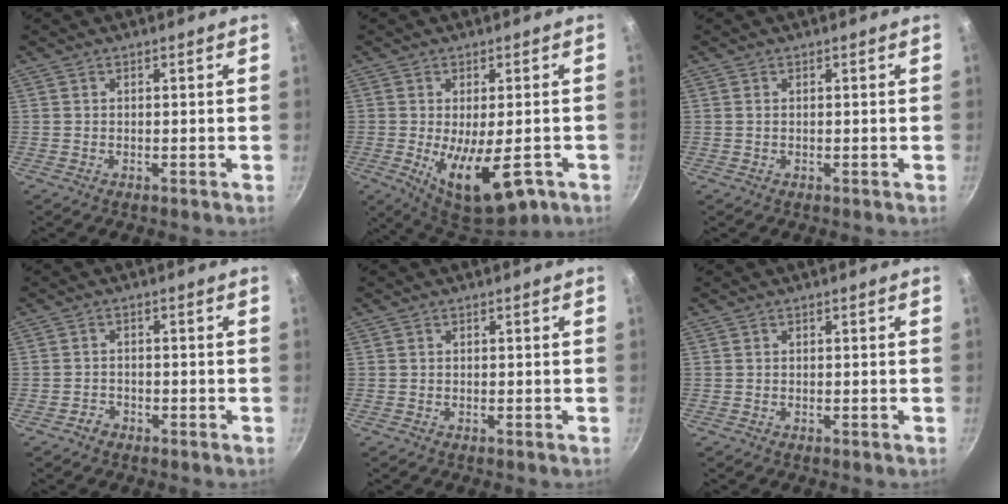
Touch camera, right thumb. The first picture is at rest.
{"total": 14.2, "force": [-4.9, 5.6, 12.1], "torque": [-0.164, -0.011, -0.060]}
{"total": 0.5, "force": [0.1, 0.3, 0.4], "torque": [-0.007, 0.001, 0.002]}
{"total": 1.9, "force": [-1.3, 1.3, 0.4], "torque": [0.000, 0.017, -0.021]}
{"total": 0.0}
{"total": 0.0}